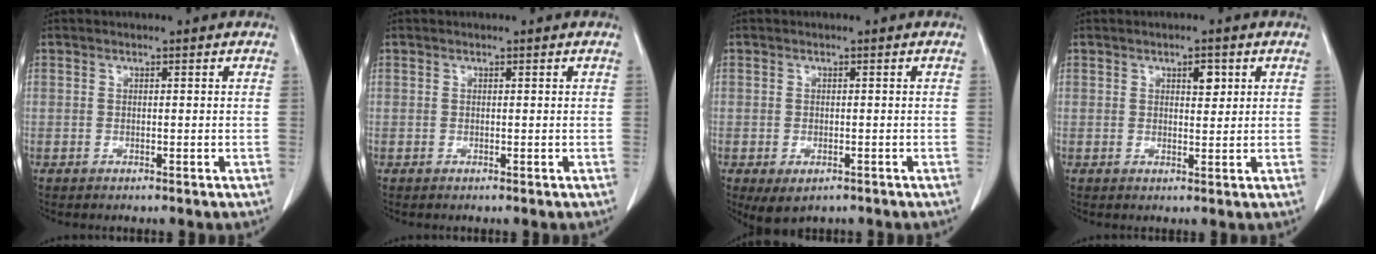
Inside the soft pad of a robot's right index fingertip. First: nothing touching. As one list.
[{"total": 0.0}, {"total": 3.5, "force": [-1.9, 1.9, 2.3], "torque": [-0.042, -0.010, -0.018]}, {"total": 2.4, "force": [1.1, 1.1, 1.9], "torque": [-0.027, -0.002, 0.017]}]